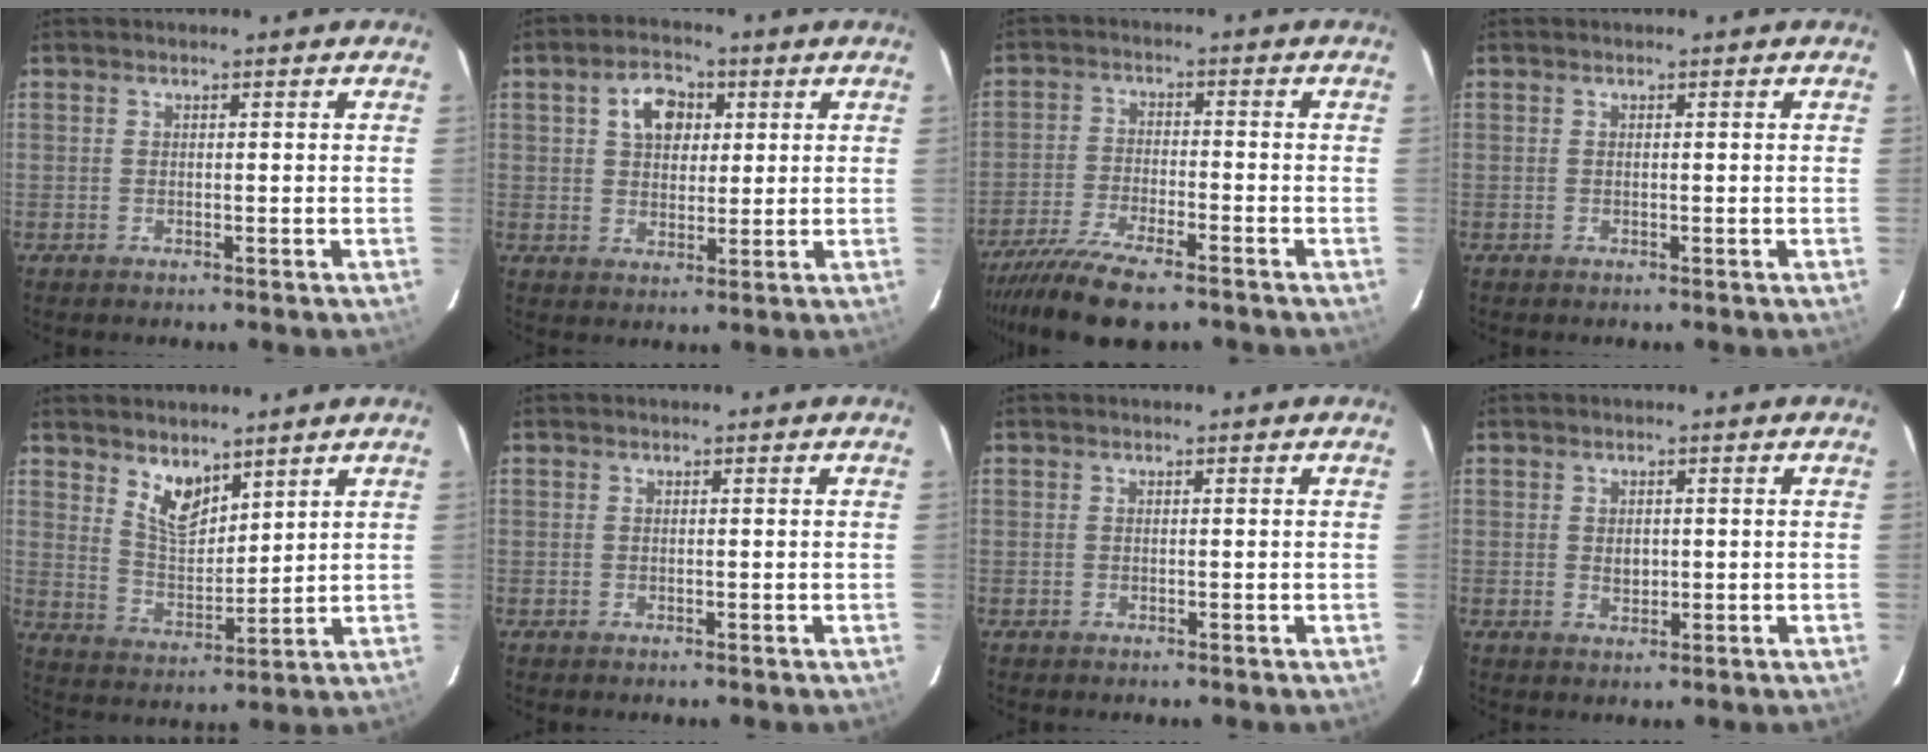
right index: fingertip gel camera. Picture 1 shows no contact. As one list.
[{"total": 7.0, "force": [2.4, 4.9, 4.4], "torque": [-0.071, 0.022, 0.043]}, {"total": 11.8, "force": [-9.3, 2.8, 6.6], "torque": [-0.156, -0.033, -0.171]}, {"total": 0.0}, {"total": 7.3, "force": [5.2, 3.3, 3.8], "torque": [-0.060, -0.004, 0.104]}, {"total": 0.0}, {"total": 0.0}, {"total": 2.0, "force": [0.2, 1.5, 1.4], "torque": [-0.020, 0.001, 0.004]}]